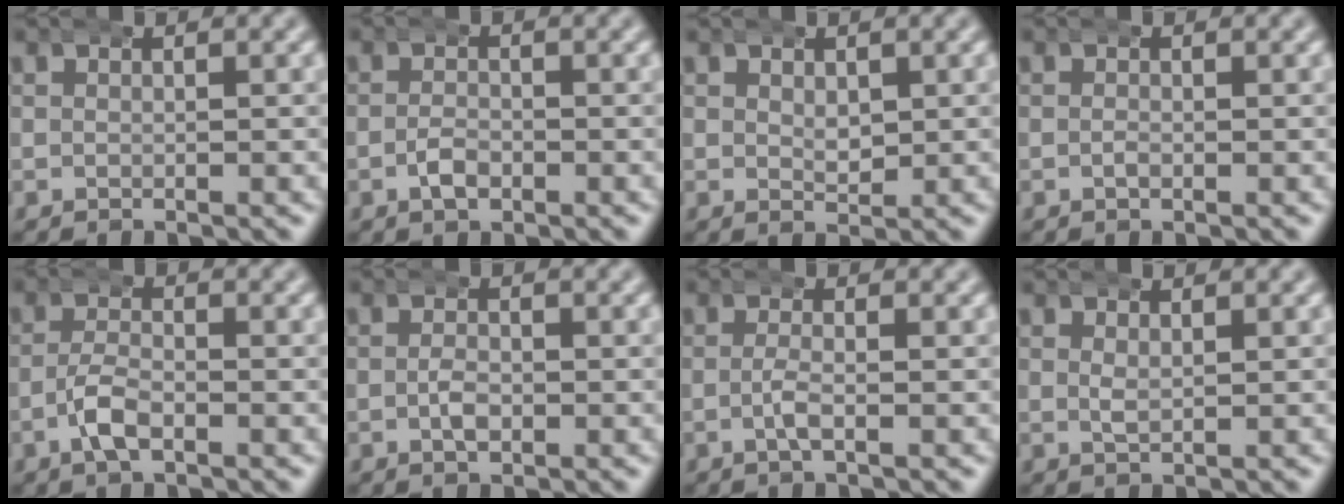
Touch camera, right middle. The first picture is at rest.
{"total": 1.3, "force": [-0.7, 0.7, 0.8], "torque": [-0.016, -0.003, -0.018]}
{"total": 1.4, "force": [0.7, 0.7, 0.9], "torque": [-0.019, -0.011, 0.015]}
{"total": 0.0}
{"total": 2.3, "force": [-1.2, 0.9, 1.7], "torque": [-0.036, -0.001, -0.029]}
{"total": 1.2, "force": [-0.4, 0.6, 1.0], "torque": [-0.023, -0.004, -0.011]}
{"total": 1.3, "force": [-0.4, 0.0, 1.2], "torque": [-0.027, -0.005, -0.011]}
{"total": 0.9, "force": [0.6, 0.2, 0.6], "torque": [-0.015, -0.008, 0.014]}